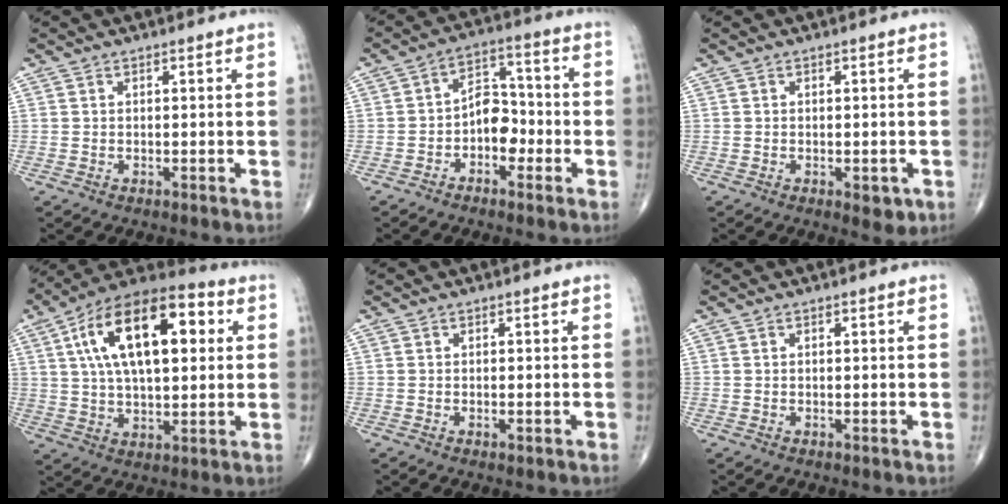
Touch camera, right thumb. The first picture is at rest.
{"total": 7.5, "force": [-2.2, 5.0, 5.2], "torque": [-0.049, 0.034, -0.050]}
{"total": 3.0, "force": [-1.0, 1.5, 2.4], "torque": [-0.019, -0.002, -0.010]}
{"total": 21.6, "force": [5.7, 10.4, 18.1], "torque": [-0.289, 0.016, 0.083]}
{"total": 0.7, "force": [-0.2, 0.3, 0.6], "torque": [-0.010, -0.002, -0.005]}
{"total": 0.0}